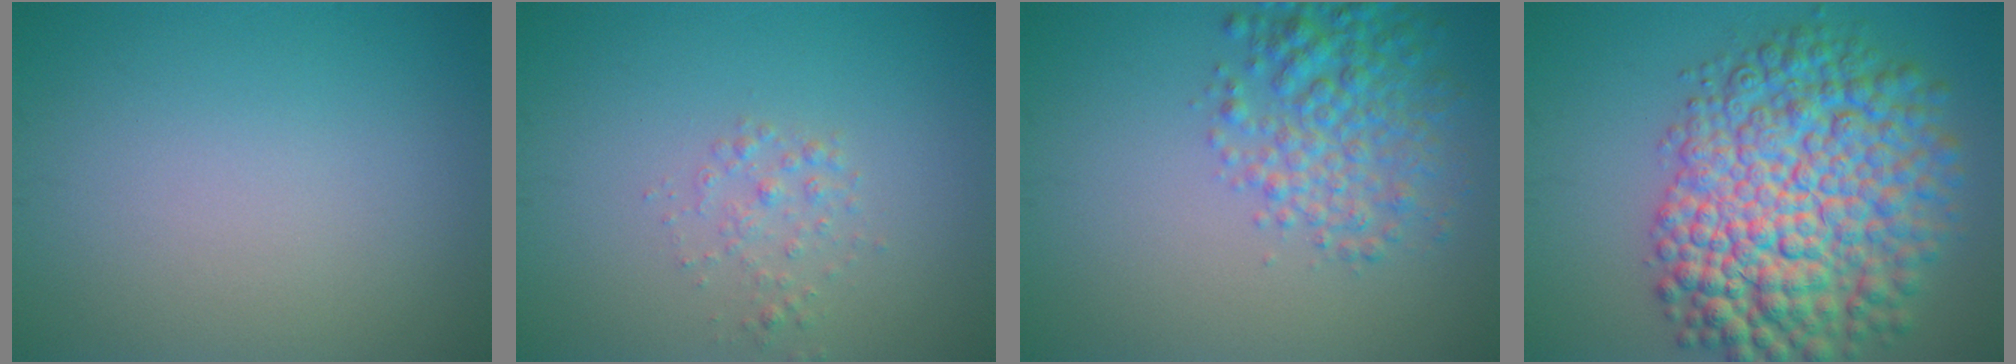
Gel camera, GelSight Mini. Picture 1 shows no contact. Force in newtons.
{"total": 1.4, "press": 1.4, "slide": 0.0}
{"total": 4.7, "press": 4.7, "slide": 0.1}
{"total": 12.5, "press": 12.5, "slide": 0.3}